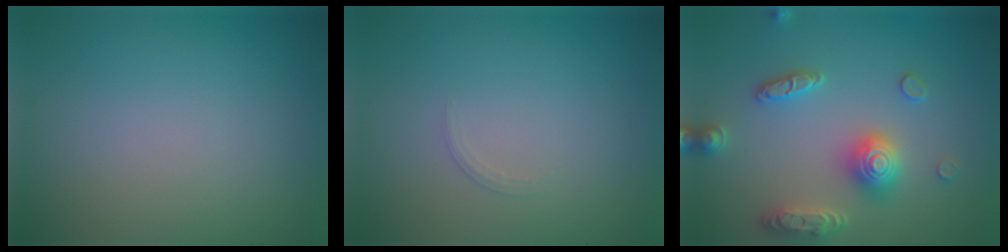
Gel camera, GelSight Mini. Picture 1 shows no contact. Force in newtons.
{"total": 0.7, "press": 0.7, "slide": 0.1}
{"total": 4.1, "press": 4.0, "slide": 0.8}